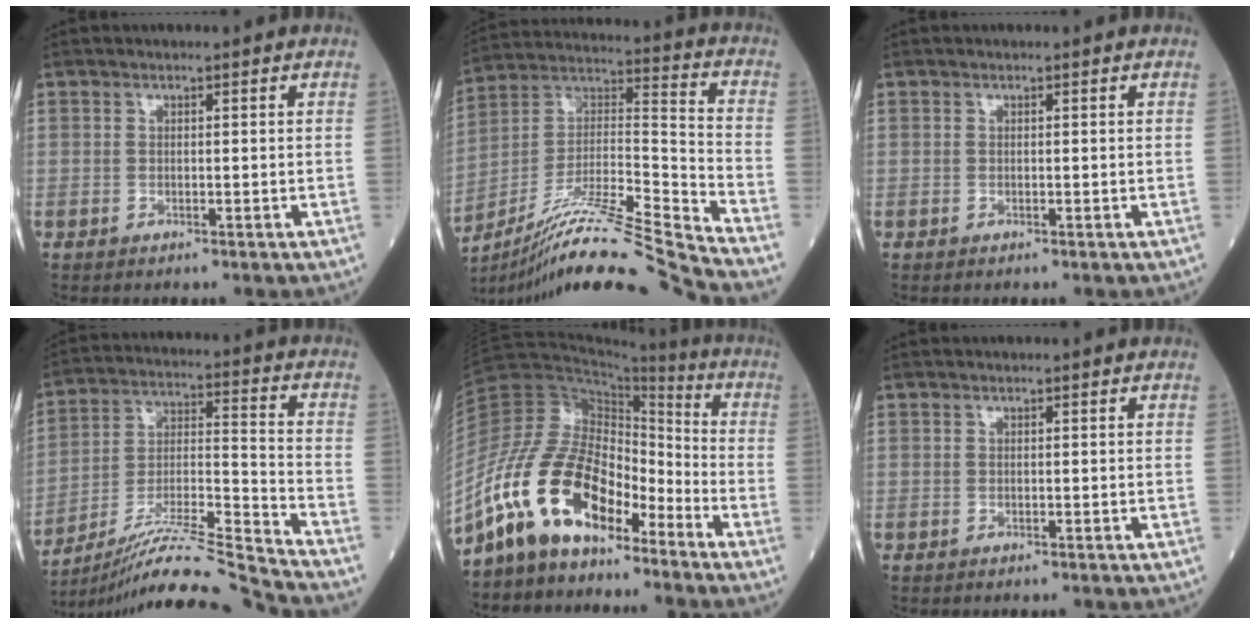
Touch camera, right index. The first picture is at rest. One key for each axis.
{"total": 22.5, "fx": -19.7, "fy": -2.4, "fz": 10.5, "tx": -0.200, "ty": -0.007, "tz": -0.345}
{"total": 0.0}
{"total": 18.3, "fx": -17.0, "fy": -3.1, "fz": 6.1, "tx": -0.112, "ty": 0.003, "tz": -0.295}
{"total": 14.6, "fx": -10.2, "fy": 6.4, "fz": 8.2, "tx": -0.176, "ty": 0.035, "tz": -0.193}
{"total": 0.0}